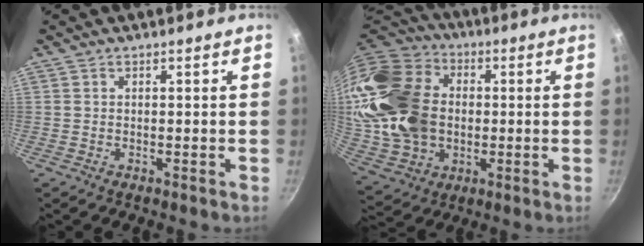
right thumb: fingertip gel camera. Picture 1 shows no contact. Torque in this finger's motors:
{"motor_torque": [1.55, 3.45, 0.72, -0.42, 0.52]}